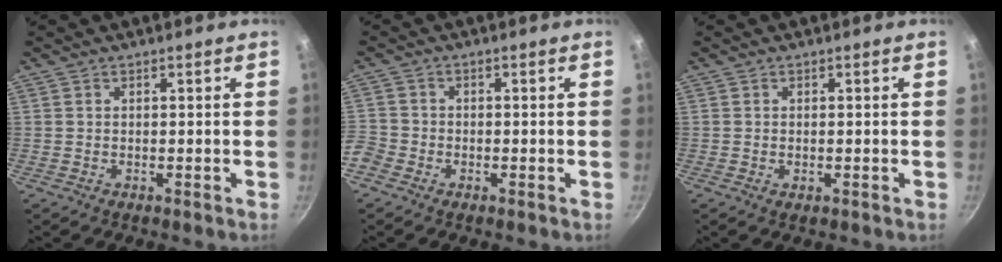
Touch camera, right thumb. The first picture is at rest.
{"total": 5.1, "force": [-2.4, 4.0, 1.9], "torque": [-0.049, 0.015, -0.057]}
{"total": 1.1, "force": [-0.2, 0.6, 0.9], "torque": [-0.013, -0.001, -0.003]}